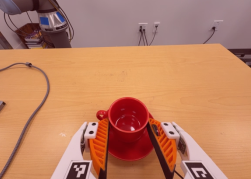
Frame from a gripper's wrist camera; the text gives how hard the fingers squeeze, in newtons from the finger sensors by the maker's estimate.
{"total": 1.1, "left": 0.6, "right": 1.5}